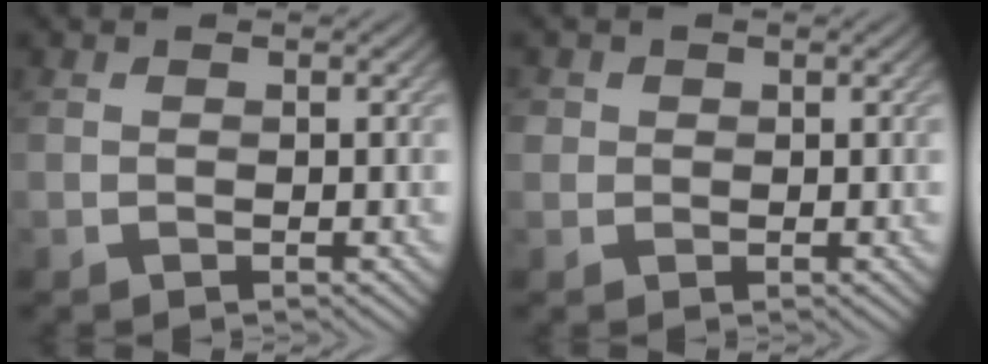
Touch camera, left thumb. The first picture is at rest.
{"total": 1.4, "force": [0.4, 1.3, 0.2], "torque": [-0.001, -0.002, 0.004]}